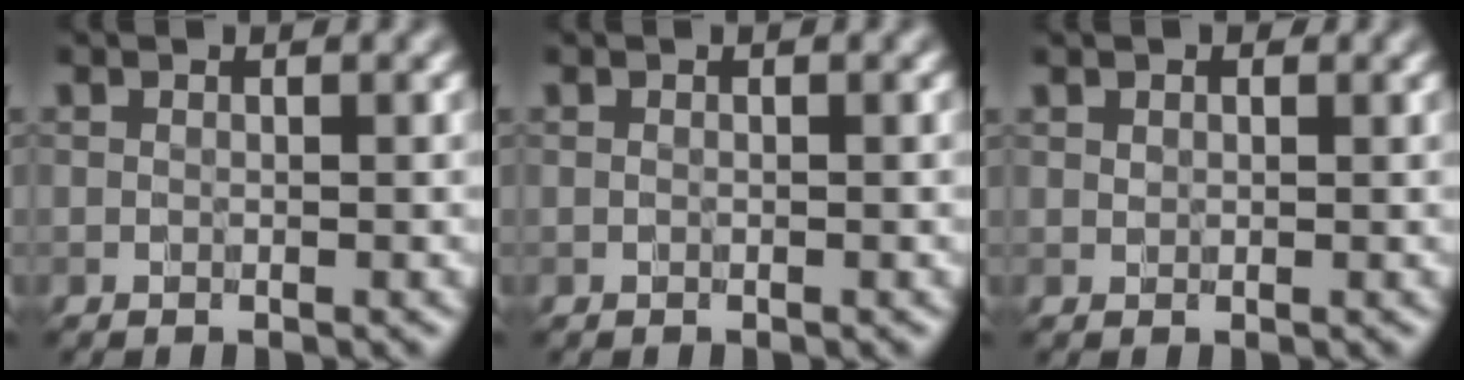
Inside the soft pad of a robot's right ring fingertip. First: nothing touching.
{"total": 0.0}
{"total": 0.9, "force": [0.6, 0.6, 0.3], "torque": [-0.008, 0.005, 0.009]}